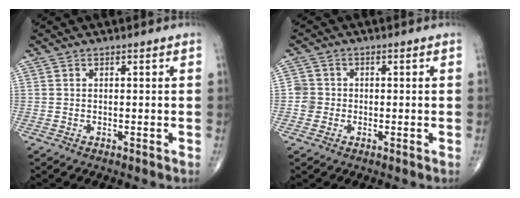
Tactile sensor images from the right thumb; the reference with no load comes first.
{"total": 2.8, "force": [-0.4, 2.7, 0.5], "torque": [0.010, 0.008, -0.012]}